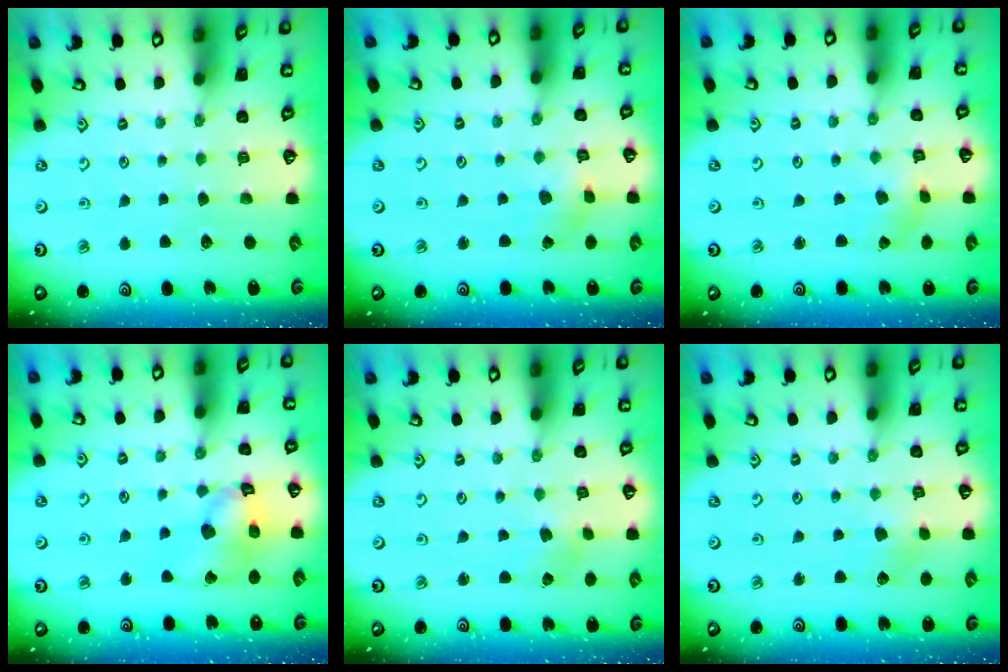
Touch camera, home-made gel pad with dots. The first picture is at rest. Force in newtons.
{"total": 1.3, "press": 1.3, "slide": 0.2}
{"total": 1.2, "press": 1.2, "slide": 0.2}
{"total": 13.6, "press": 13.4, "slide": 1.9}
{"total": 2.7, "press": 2.7, "slide": 0.3}
{"total": 2.3, "press": 2.3, "slide": 0.4}